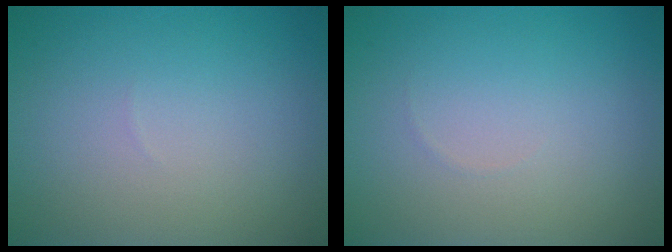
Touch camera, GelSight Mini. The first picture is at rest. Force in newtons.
{"total": 0.0}